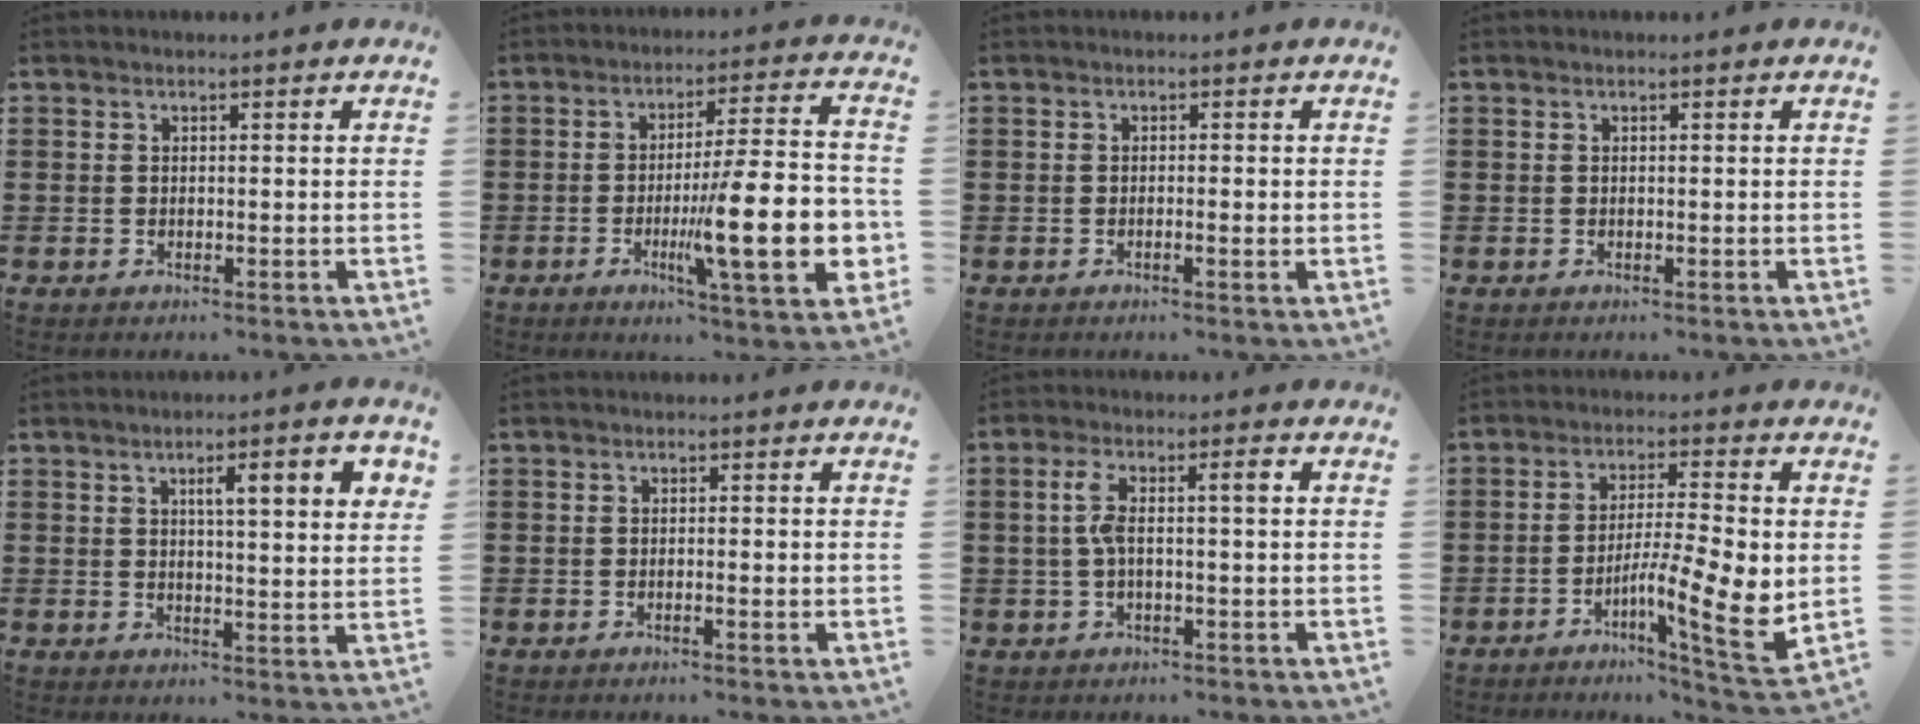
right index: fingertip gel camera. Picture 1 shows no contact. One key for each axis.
{"total": 17.1, "fx": -3.9, "fy": 3.4, "fz": 16.3, "tx": -0.250, "ty": -0.011, "tz": -0.059}
{"total": 0.9, "fx": -0.3, "fy": 0.0, "fz": 0.8, "tx": -0.015, "ty": -0.001, "tz": -0.005}
{"total": 0.0}
{"total": 6.1, "fx": 2.3, "fy": 1.1, "fz": 5.6, "tx": -0.095, "ty": -0.001, "tz": 0.031}
{"total": 0.6, "fx": -0.2, "fy": 0.0, "fz": 0.6, "tx": -0.011, "ty": -0.001, "tz": -0.004}
{"total": 5.0, "fx": 0.3, "fy": 1.0, "fz": 4.9, "tx": -0.098, "ty": 0.006, "tz": -0.002}
{"total": 9.7, "fx": -2.1, "fy": 1.5, "fz": 9.3, "tx": -0.145, "ty": -0.018, "tz": -0.036}